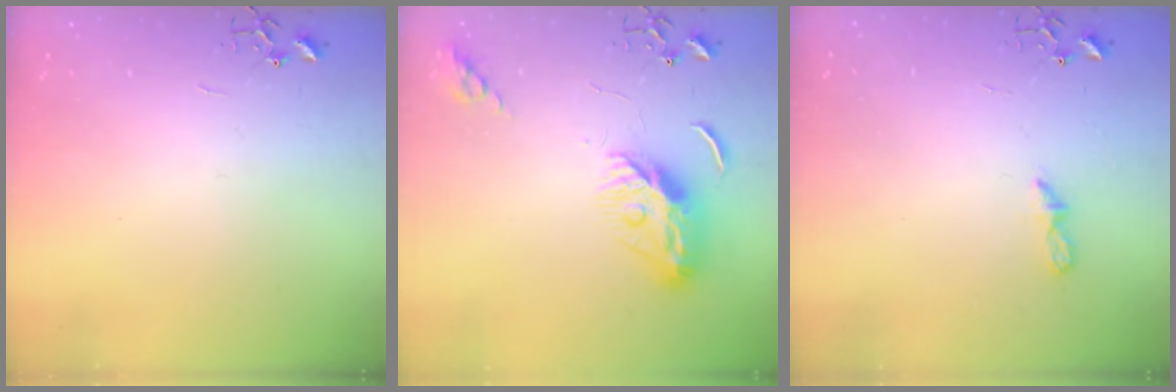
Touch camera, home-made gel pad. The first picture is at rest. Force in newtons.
{"total": 9.5, "press": 9.5, "slide": 0.5}
{"total": 5.5, "press": 5.5, "slide": 0.5}